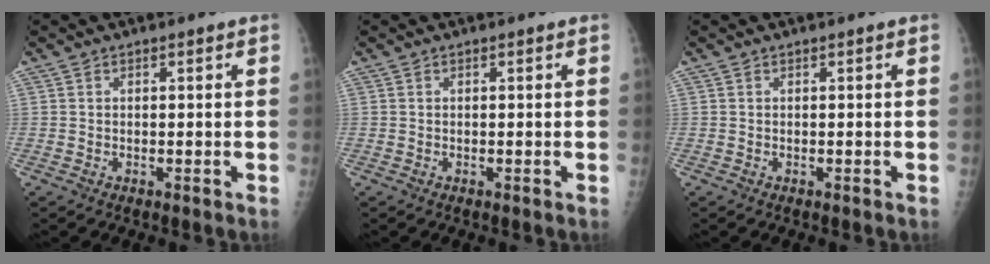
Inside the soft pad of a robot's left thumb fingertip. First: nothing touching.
{"total": 0.0}
{"total": 0.0}